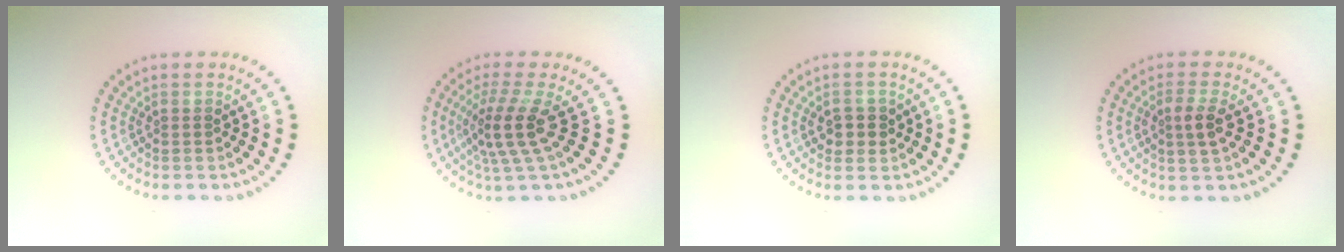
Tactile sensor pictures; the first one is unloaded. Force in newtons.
{"total": 4.0, "press": 2.8, "slide": 2.8}
{"total": 2.2, "press": 2.1, "slide": 0.5}
{"total": 2.2, "press": 2.1, "slide": 0.7}